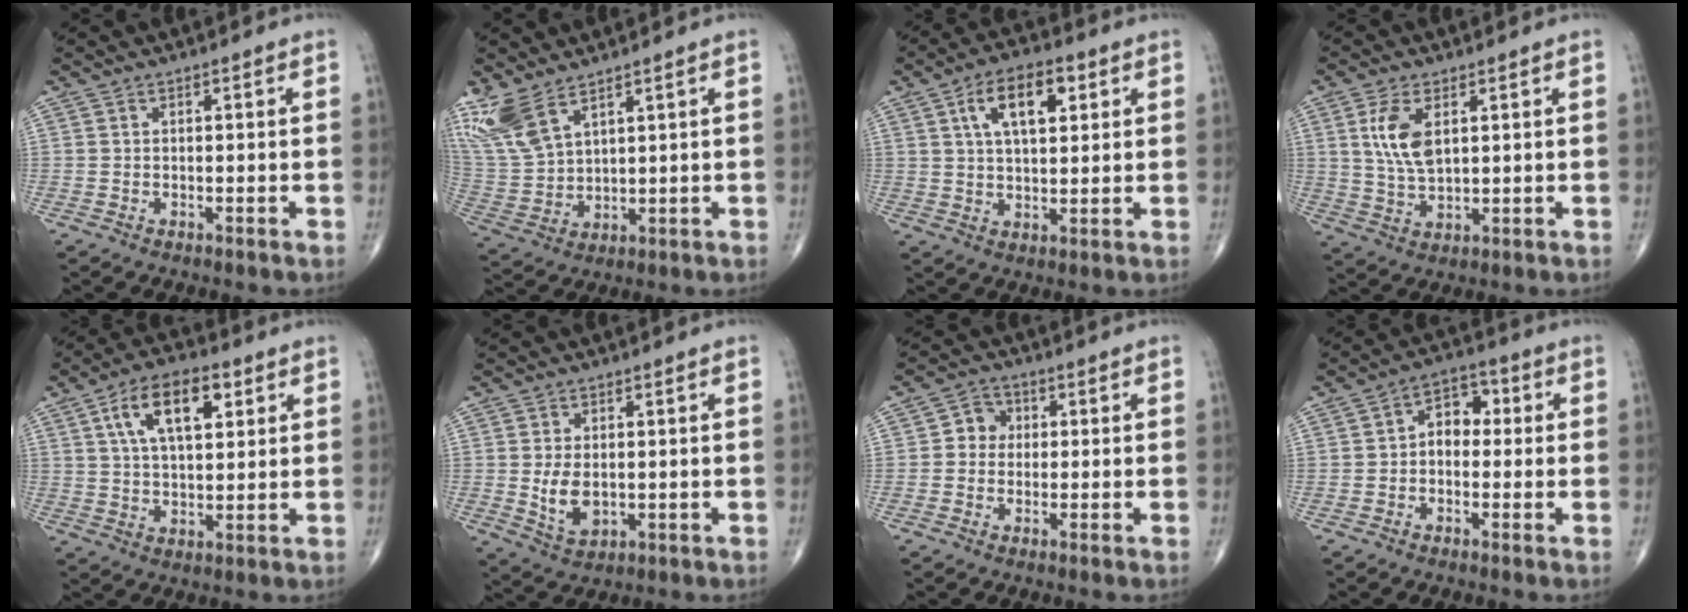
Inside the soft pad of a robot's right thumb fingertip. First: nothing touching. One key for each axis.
{"total": 10.1, "fx": 7.1, "fy": 3.9, "fz": 6.0, "tx": -0.143, "ty": -0.023, "tz": 0.169}
{"total": 10.3, "fx": 3.9, "fy": 5.0, "fz": 8.1, "tx": -0.124, "ty": -0.001, "tz": 0.064}
{"total": 7.5, "fx": 2.4, "fy": 3.7, "fz": 6.1, "tx": -0.124, "ty": -0.010, "tz": 0.054}
{"total": 12.1, "fx": 4.7, "fy": 5.9, "fz": 9.4, "tx": -0.150, "ty": -0.003, "tz": 0.081}
{"total": 5.3, "fx": 0.0, "fy": 3.4, "fz": 4.1, "tx": -0.066, "ty": -0.012, "tz": 0.010}
{"total": 4.1, "fx": 0.1, "fy": 3.7, "fz": 1.7, "tx": -0.002, "ty": 0.009, "tz": -0.008}
{"total": 6.2, "fx": 0.1, "fy": 4.4, "fz": 4.3, "tx": -0.040, "ty": 0.024, "tz": -0.011}